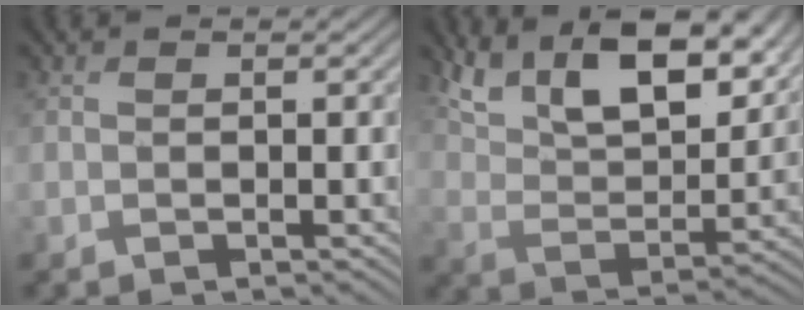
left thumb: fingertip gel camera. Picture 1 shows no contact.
{"total": 13.7, "force": [9.7, 5.2, 8.1], "torque": [-0.177, -0.001, 0.167]}